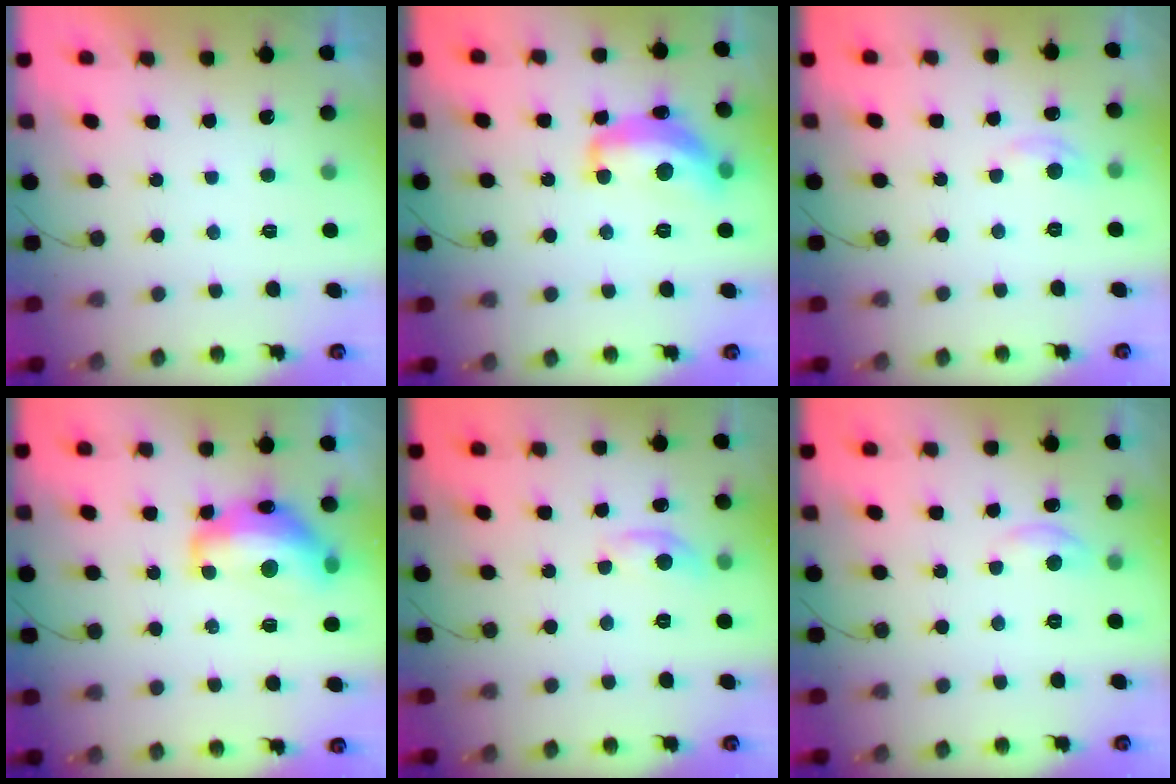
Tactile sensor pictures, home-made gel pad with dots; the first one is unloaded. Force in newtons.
{"total": 15.3, "press": 15.2, "slide": 0.8}
{"total": 4.3, "press": 4.3, "slide": 0.6}
{"total": 15.1, "press": 15.1, "slide": 0.8}
{"total": 4.9, "press": 4.9, "slide": 0.1}
{"total": 3.8, "press": 3.8, "slide": 0.5}